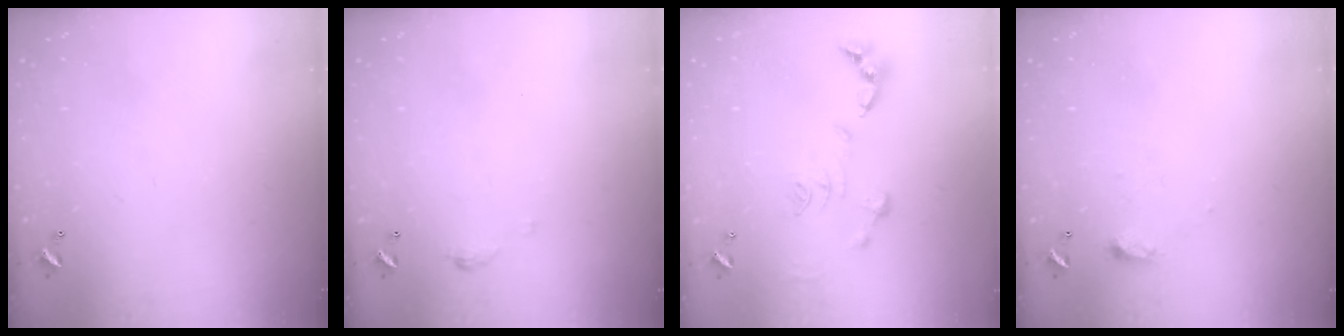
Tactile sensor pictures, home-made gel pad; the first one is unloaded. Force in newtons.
{"total": 3.5, "press": 3.5, "slide": 0.6}
{"total": 1.1, "press": 1.0, "slide": 0.4}
{"total": 4.0, "press": 4.0, "slide": 0.5}